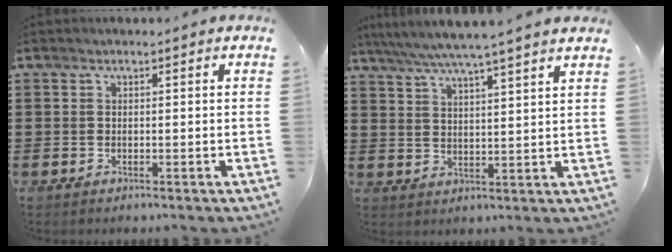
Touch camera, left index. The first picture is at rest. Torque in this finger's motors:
{"motor_torque": [2.14, 0.00, 0.56, 0.21]}